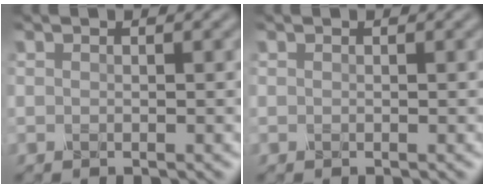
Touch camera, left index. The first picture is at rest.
{"total": 0.0}